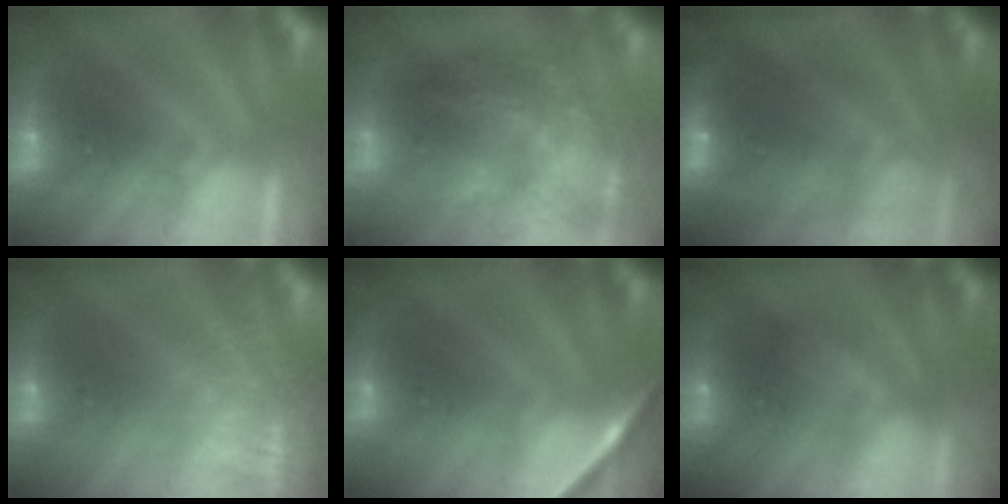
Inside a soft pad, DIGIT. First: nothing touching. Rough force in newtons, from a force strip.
{"total": 7.5}
{"total": 5.8}
{"total": 7.7}
{"total": 1.6}
{"total": 2.3}